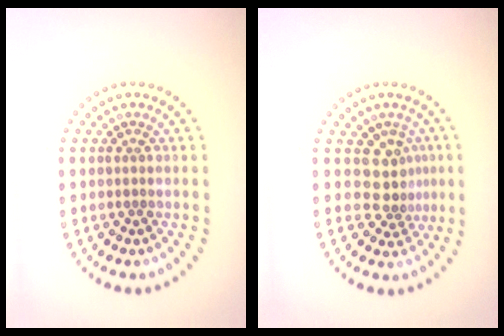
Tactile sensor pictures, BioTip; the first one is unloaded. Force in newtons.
{"total": 3.0, "press": 2.0, "slide": 2.2}